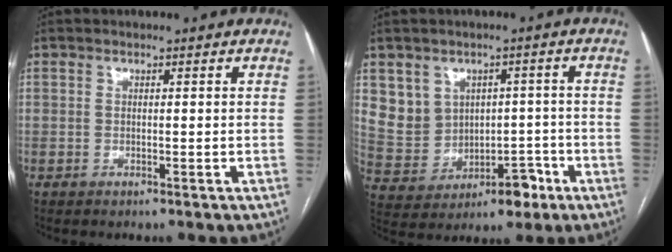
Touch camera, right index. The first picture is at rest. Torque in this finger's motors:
{"motor_torque": [0.01, 0.03, 0.08, 0.03]}